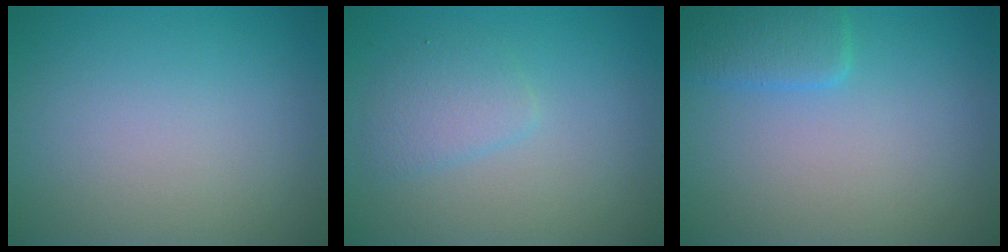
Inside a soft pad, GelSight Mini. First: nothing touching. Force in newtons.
{"total": 2.0, "press": 2.0, "slide": 0.0}
{"total": 2.7, "press": 2.7, "slide": 0.1}